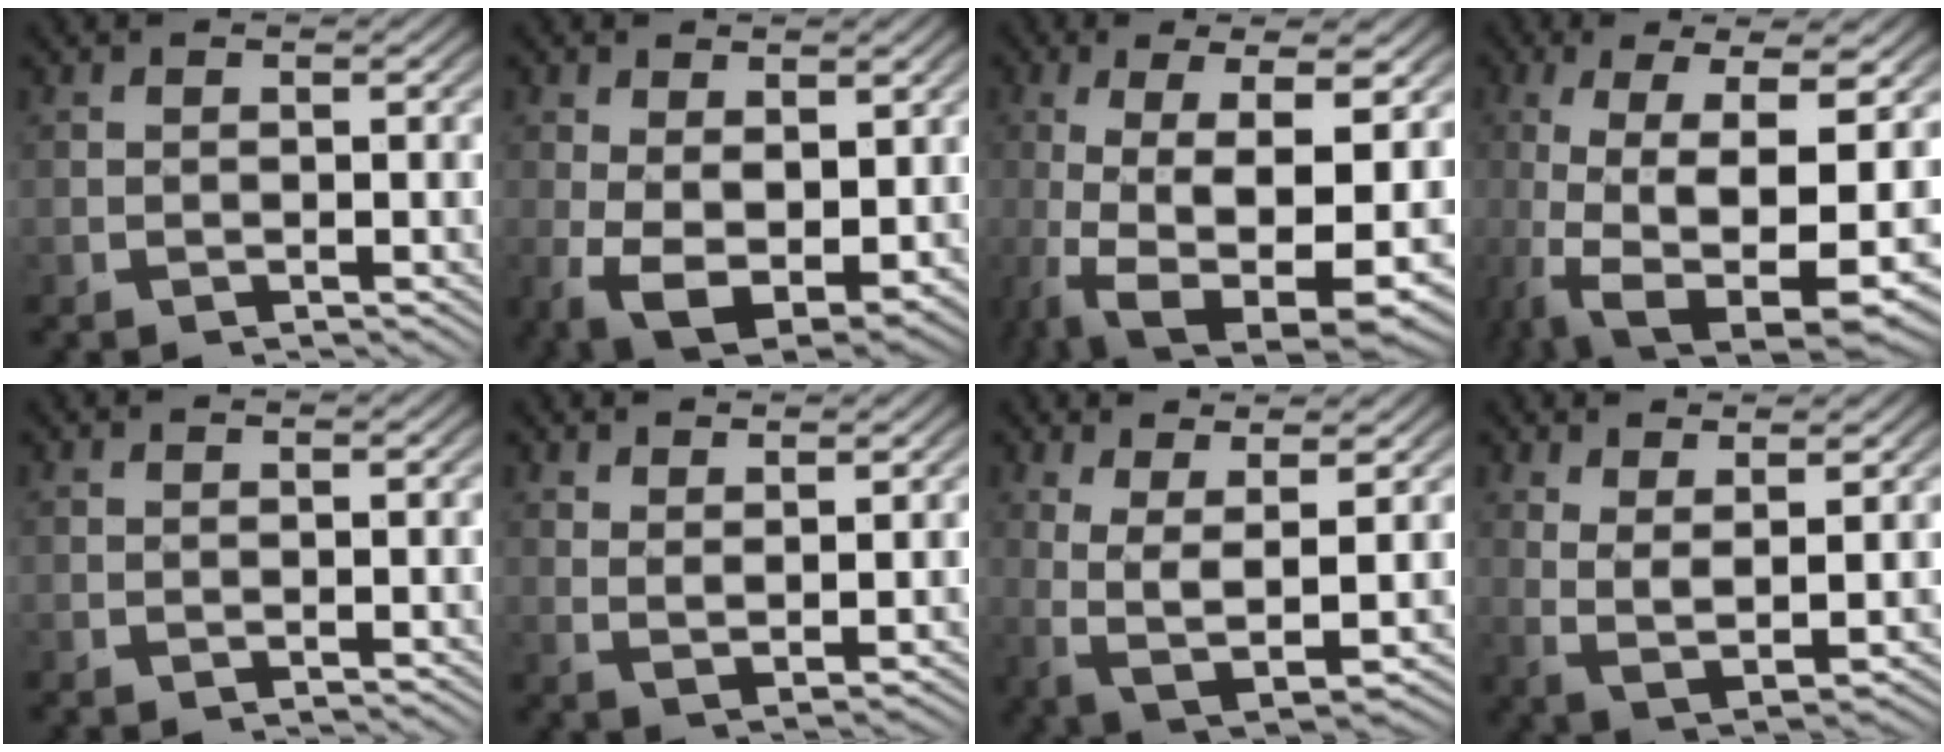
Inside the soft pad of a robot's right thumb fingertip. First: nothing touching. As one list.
[{"total": 8.8, "force": [-3.1, 5.8, 5.8], "torque": [-0.133, -0.055, -0.023]}, {"total": 12.8, "force": [-2.3, 6.1, 11.0], "torque": [-0.218, -0.050, 0.000]}, {"total": 14.2, "force": [-2.4, 7.0, 12.1], "torque": [-0.228, -0.054, -0.001]}, {"total": 0.0}, {"total": 2.7, "force": [2.2, 0.5, 1.5], "torque": [-0.028, -0.005, 0.050]}, {"total": 7.8, "force": [0.1, 4.3, 6.5], "torque": [-0.150, -0.043, 0.027]}, {"total": 5.7, "force": [1.6, 3.0, 4.5], "torque": [-0.104, -0.021, 0.040]}]